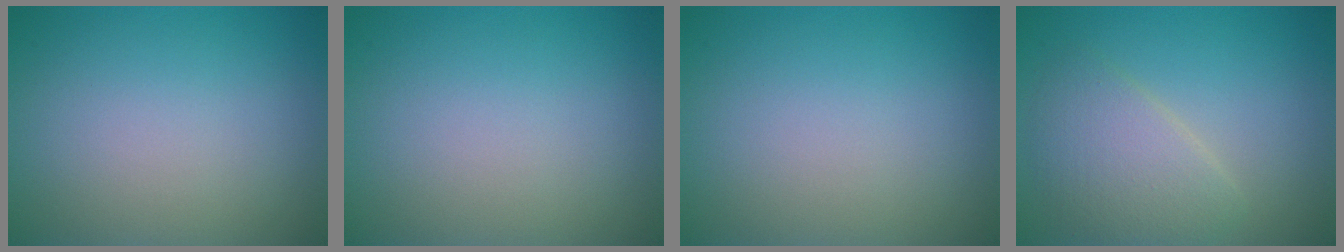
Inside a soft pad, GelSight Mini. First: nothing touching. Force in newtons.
{"total": 0.0}
{"total": 0.0}
{"total": 3.8, "press": 3.8, "slide": 0.2}